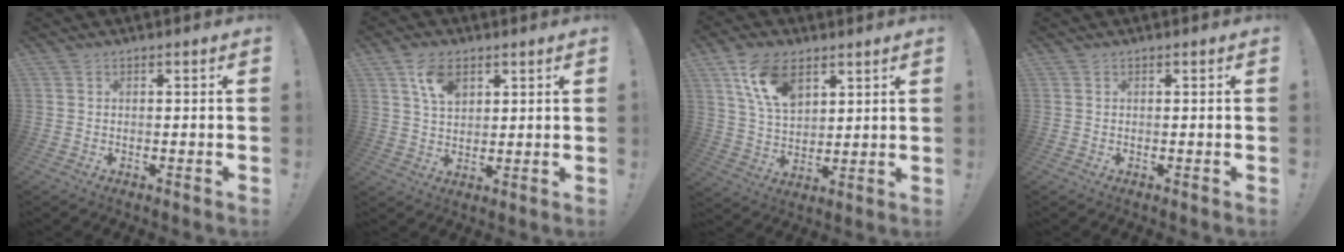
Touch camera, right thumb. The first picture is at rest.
{"total": 8.3, "force": [4.6, 5.4, 4.3], "torque": [-0.058, -0.016, 0.082]}
{"total": 13.4, "force": [7.5, 8.1, 7.6], "torque": [-0.133, -0.021, 0.145]}
{"total": 0.0}